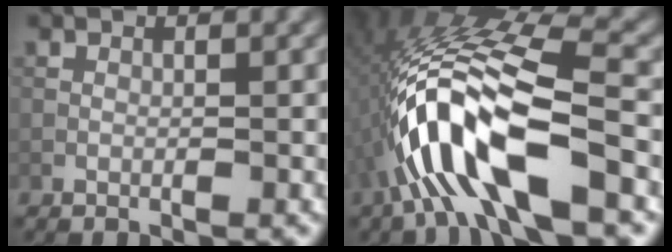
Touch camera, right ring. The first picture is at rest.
{"total": 12.0, "force": [-3.8, 3.4, 10.8], "torque": [-0.224, 0.019, -0.067]}